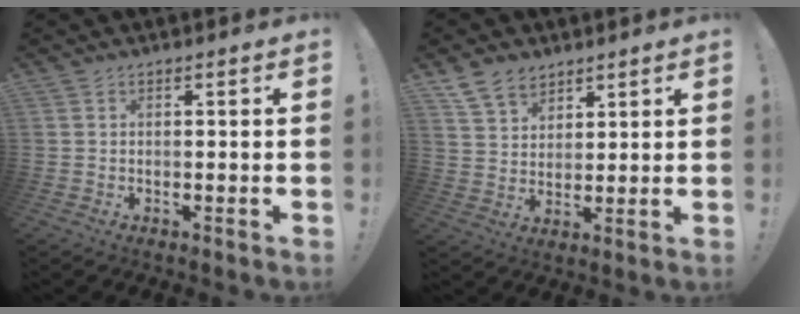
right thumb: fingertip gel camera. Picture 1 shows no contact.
{"total": 8.2, "force": [6.1, 5.0, 2.1], "torque": [-0.041, -0.032, 0.121]}